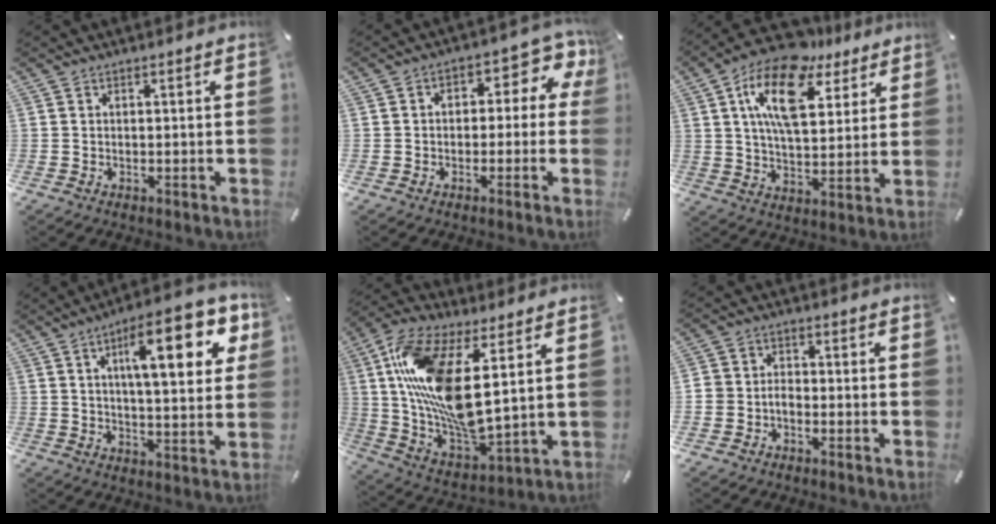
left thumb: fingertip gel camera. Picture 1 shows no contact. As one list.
[{"total": 7.2, "force": [0.4, 4.7, 5.4], "torque": [-0.057, -0.007, -0.002]}, {"total": 17.3, "force": [9.3, 8.8, 11.6], "torque": [-0.222, -0.035, 0.160]}, {"total": 18.6, "force": [7.3, 6.3, 15.9], "torque": [-0.233, -0.014, 0.105]}, {"total": 17.9, "force": [6.0, 6.7, 15.4], "torque": [-0.345, -0.031, 0.099]}, {"total": 3.5, "force": [-1.8, 2.7, 1.2], "torque": [-0.023, 0.012, -0.036]}]